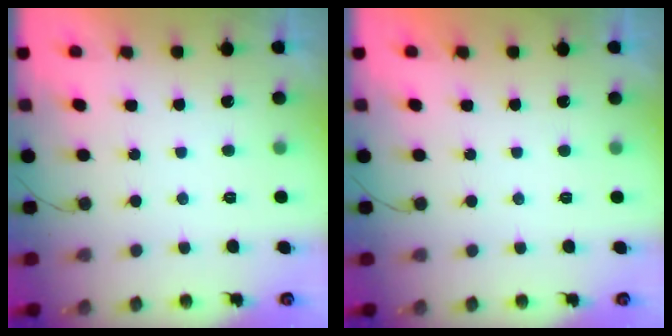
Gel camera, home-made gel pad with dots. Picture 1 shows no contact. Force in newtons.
{"total": 0.0}